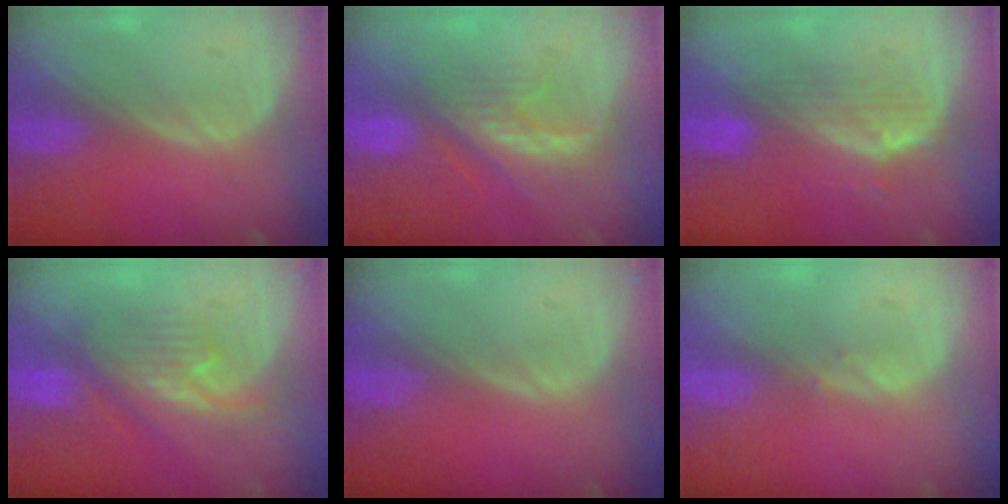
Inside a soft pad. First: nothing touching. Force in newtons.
{"total": 8.0, "press": 7.3, "slide": 3.4}
{"total": 7.5, "press": 6.7, "slide": 3.3}
{"total": 7.9, "press": 7.5, "slide": 2.5}
{"total": 0.0}
{"total": 0.6, "press": 0.6, "slide": 0.1}